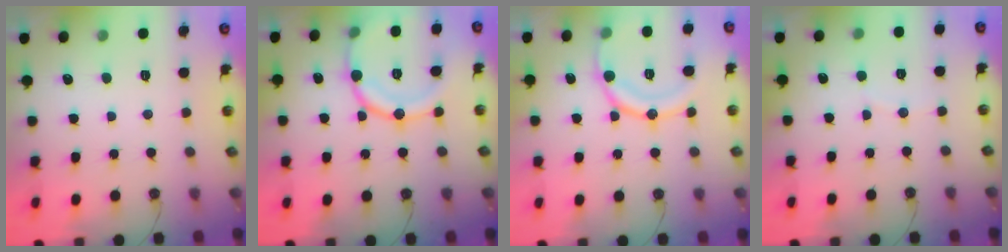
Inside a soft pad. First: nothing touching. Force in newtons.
{"total": 16.3, "press": 16.3, "slide": 1.1}
{"total": 15.3, "press": 15.2, "slide": 2.0}
{"total": 3.0, "press": 2.9, "slide": 0.7}